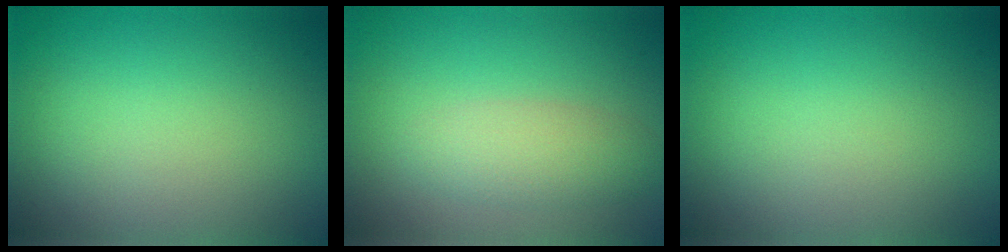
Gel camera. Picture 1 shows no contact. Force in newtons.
{"total": 2.8, "press": 2.8, "slide": 0.3}
{"total": 0.0}